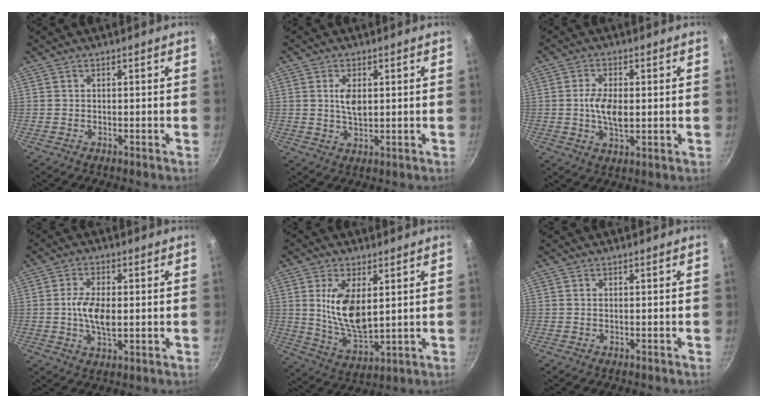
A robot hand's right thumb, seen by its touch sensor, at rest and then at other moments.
{"total": 4.5, "force": [1.0, 2.3, 3.8], "torque": [-0.068, -0.007, 0.021]}
{"total": 6.6, "force": [0.3, 3.2, 5.7], "torque": [-0.108, -0.004, 0.004]}
{"total": 7.4, "force": [0.2, 3.5, 6.5], "torque": [-0.125, -0.003, 0.002]}
{"total": 11.9, "force": [2.6, 5.7, 10.0], "torque": [-0.178, -0.025, 0.064]}
{"total": 0.0}